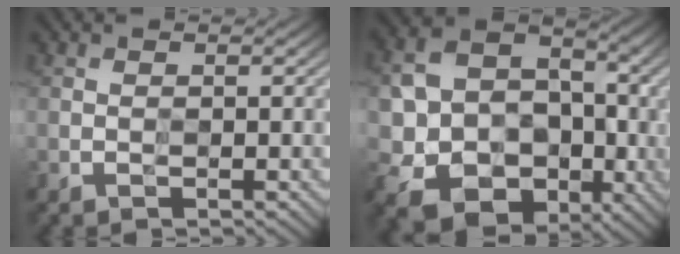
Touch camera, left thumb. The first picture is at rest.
{"total": 13.6, "force": [-3.0, 11.1, 7.2], "torque": [-0.153, -0.024, -0.071]}